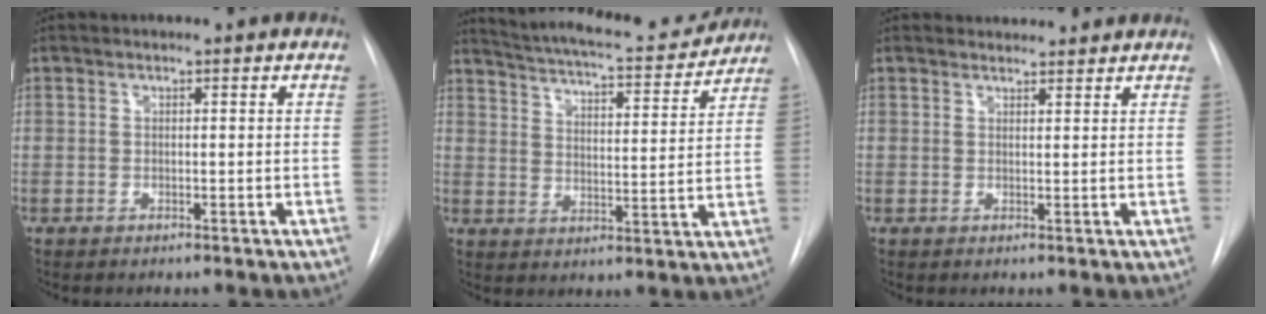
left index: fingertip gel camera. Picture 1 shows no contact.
{"total": 16.7, "force": [15.4, 2.9, 5.8], "torque": [-0.094, 0.000, 0.215]}
{"total": 3.8, "force": [3.8, 0.9, 0.1], "torque": [-0.004, 0.020, 0.049]}